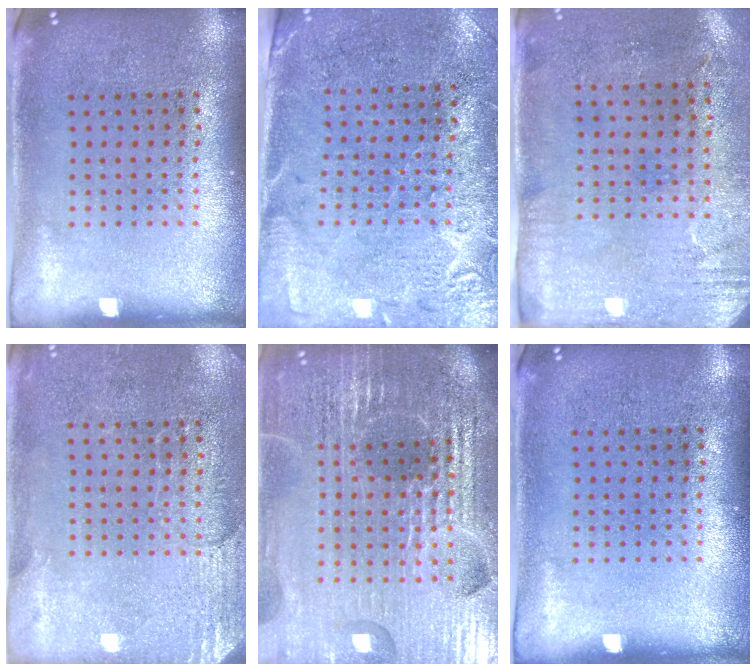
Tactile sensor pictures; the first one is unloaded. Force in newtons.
{"total": 2.8, "press": 2.5, "slide": 1.3}
{"total": 3.0, "press": 2.4, "slide": 1.8}
{"total": 2.6, "press": 2.3, "slide": 1.2}
{"total": 6.4, "press": 5.7, "slide": 2.9}
{"total": 0.0}